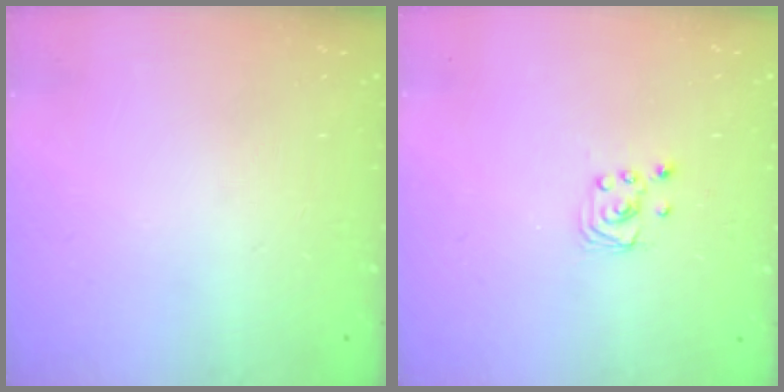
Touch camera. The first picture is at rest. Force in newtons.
{"total": 2.2, "press": 2.2, "slide": 0.2}